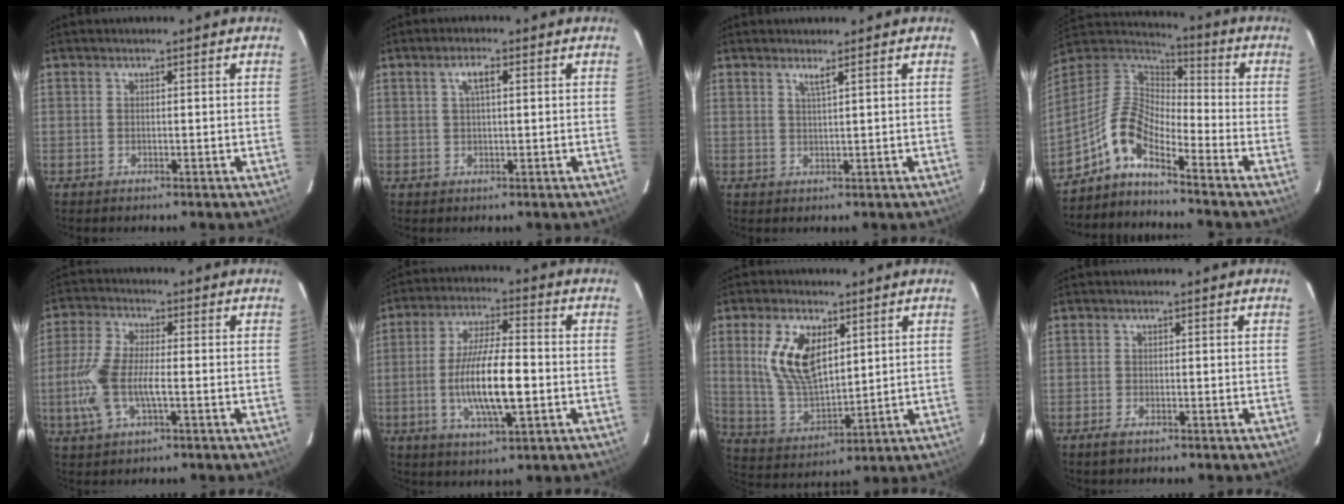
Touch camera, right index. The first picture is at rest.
{"total": 3.0, "force": [1.0, 0.9, 2.7], "torque": [-0.053, 0.008, 0.020]}
{"total": 1.5, "force": [1.0, -0.3, 1.1], "torque": [-0.020, -0.002, 0.017]}
{"total": 9.1, "force": [-6.5, 2.5, 5.8], "torque": [-0.133, 0.024, -0.146]}
{"total": 9.9, "force": [-2.3, 3.6, 8.9], "torque": [-0.203, 0.001, -0.047]}
{"total": 13.1, "force": [-2.5, 3.1, 12.5], "torque": [-0.239, -0.006, -0.044]}
{"total": 12.8, "force": [4.5, 6.7, 10.0], "torque": [-0.200, 0.006, 0.100]}
{"total": 1.6, "force": [-1.2, 0.6, 0.9], "torque": [-0.021, -0.004, -0.022]}